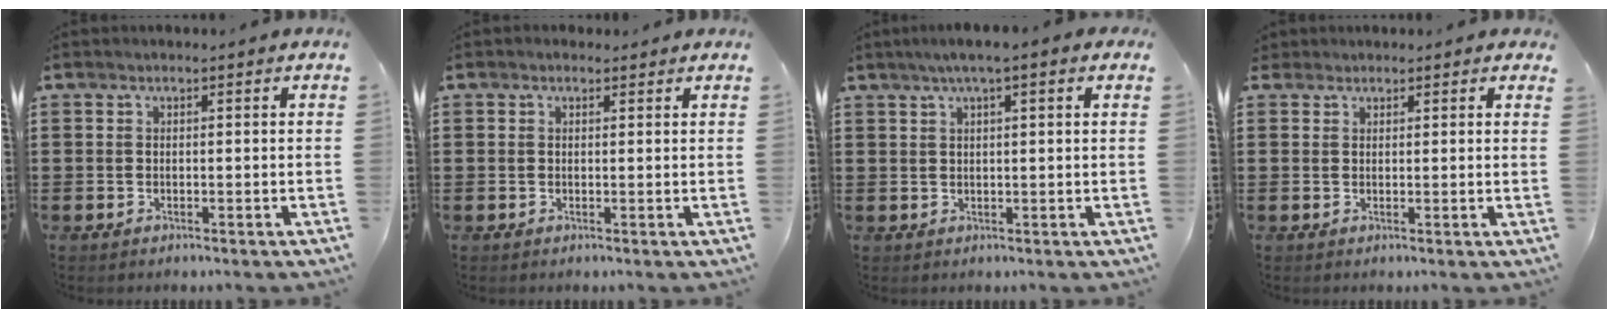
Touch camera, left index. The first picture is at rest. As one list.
[{"total": 0.6, "force": [0.3, 0.5, 0.2], "torque": [-0.006, 0.004, 0.005]}, {"total": 2.8, "force": [1.4, 0.1, 2.4], "torque": [-0.049, 0.002, 0.023]}, {"total": 1.7, "force": [1.3, 1.0, 0.2], "torque": [-0.009, 0.007, 0.026]}]